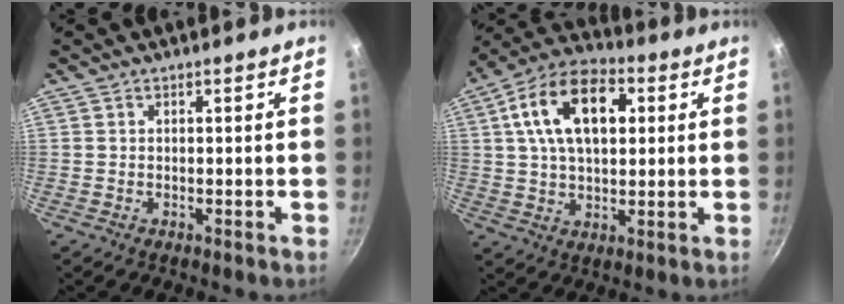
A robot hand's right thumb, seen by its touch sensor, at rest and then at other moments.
{"total": 17.2, "force": [4.5, 10.1, 13.1], "torque": [-0.205, 0.014, 0.064]}